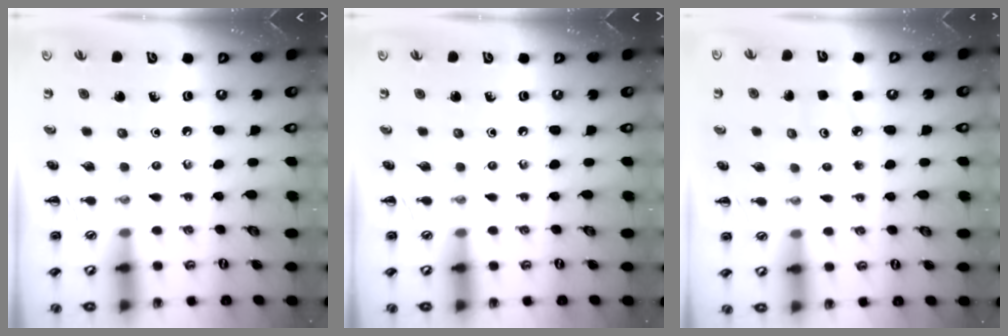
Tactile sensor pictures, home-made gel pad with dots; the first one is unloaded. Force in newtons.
{"total": 0.0}
{"total": 4.8, "press": 4.5, "slide": 1.4}